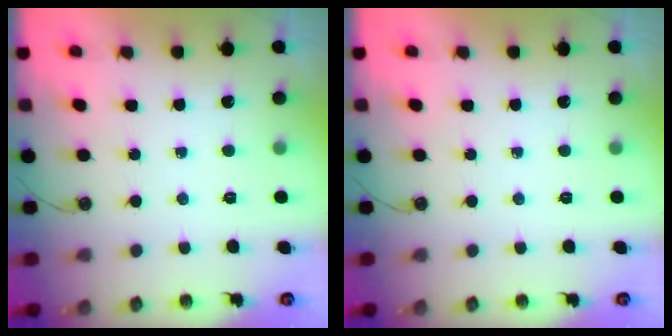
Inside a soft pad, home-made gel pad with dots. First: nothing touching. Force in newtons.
{"total": 0.0}